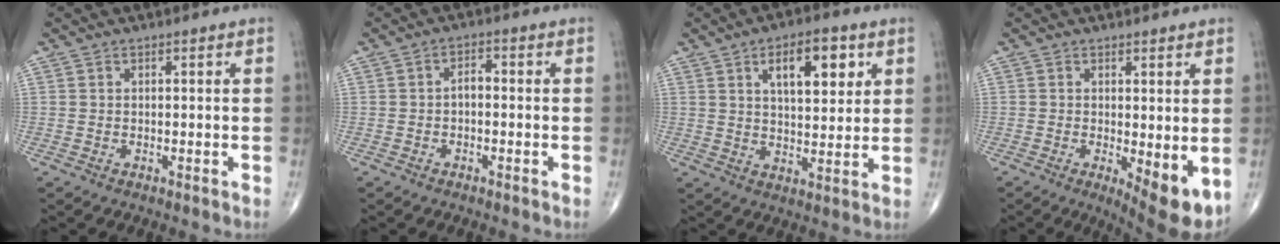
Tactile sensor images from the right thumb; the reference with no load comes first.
{"total": 2.3, "force": [-0.5, 1.3, 1.8], "torque": [-0.020, 0.014, -0.014]}
{"total": 11.0, "force": [4.5, 5.0, 8.7], "torque": [-0.103, -0.018, 0.069]}
{"total": 7.5, "force": [-1.3, 2.4, 7.0], "torque": [-0.095, -0.021, -0.014]}